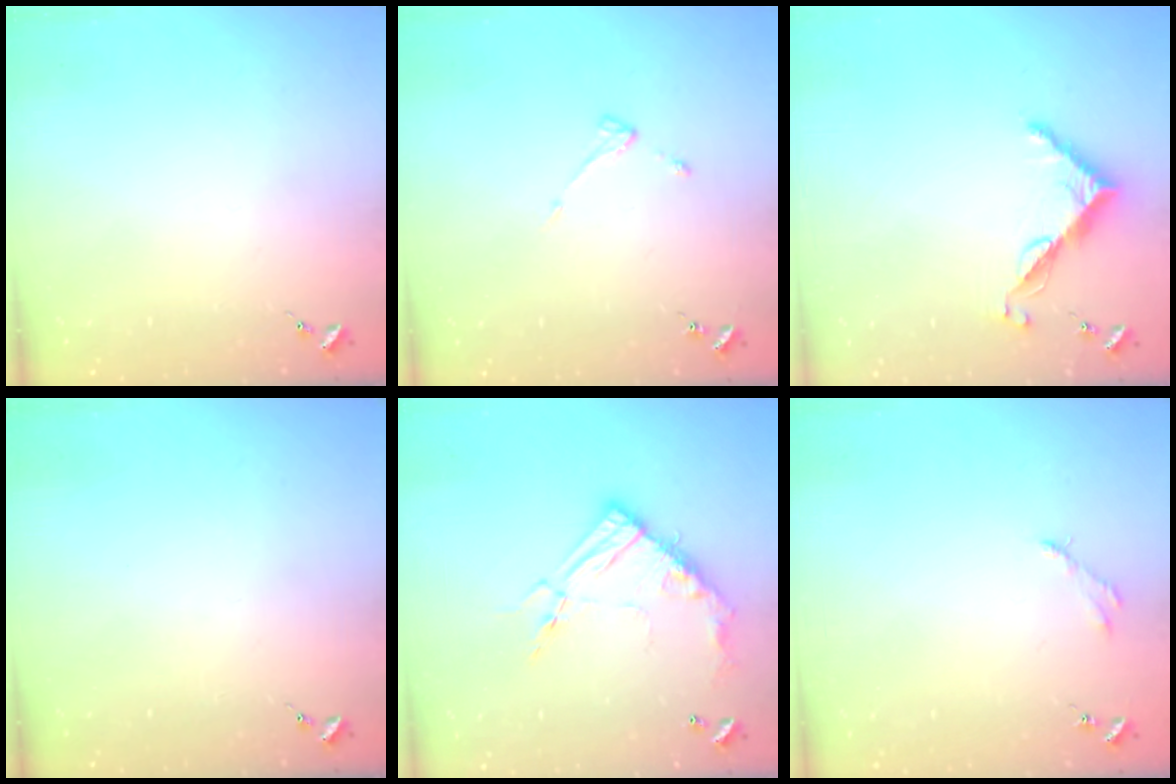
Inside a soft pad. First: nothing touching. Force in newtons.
{"total": 2.9, "press": 2.9, "slide": 0.5}
{"total": 7.6, "press": 7.5, "slide": 0.6}
{"total": 0.0}
{"total": 16.0, "press": 15.9, "slide": 1.5}
{"total": 2.5, "press": 2.5, "slide": 0.3}